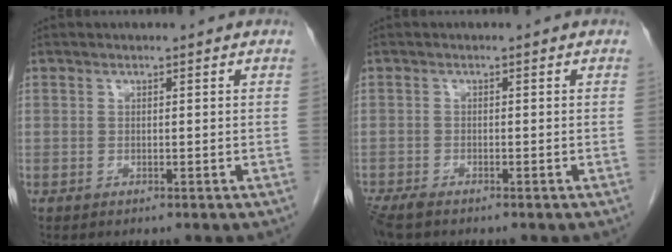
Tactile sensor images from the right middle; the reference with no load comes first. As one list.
[{"total": 3.4, "force": [-2.7, 0.8, 1.9], "torque": [-0.040, -0.011, -0.048]}]